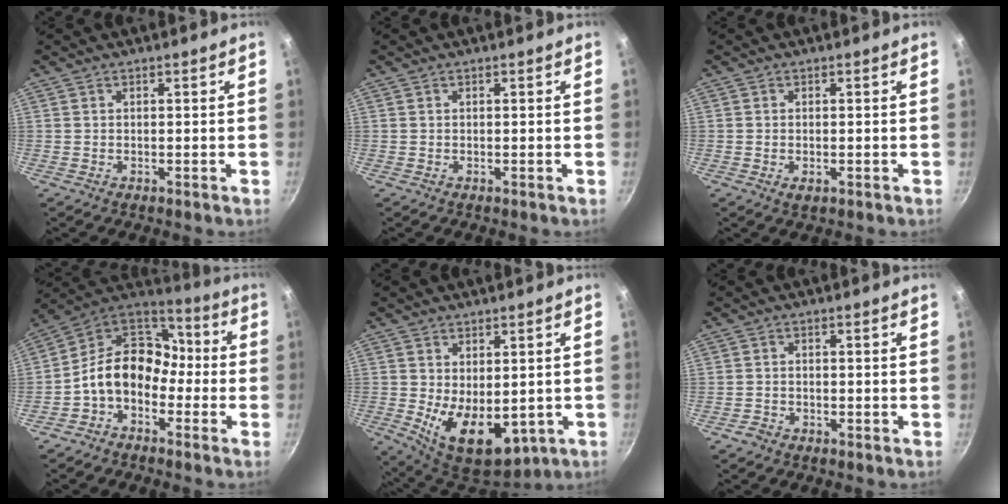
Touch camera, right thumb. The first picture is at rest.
{"total": 0.0}
{"total": 1.7, "force": [-0.5, 0.9, 1.3], "torque": [-0.022, -0.003, -0.006]}
{"total": 13.9, "force": [-3.7, 10.4, 8.5], "torque": [-0.112, 0.065, -0.097]}
{"total": 12.8, "force": [-1.7, 7.7, 10.1], "torque": [-0.135, -0.024, 0.001]}
{"total": 1.6, "force": [-1.2, 1.0, 0.4], "torque": [-0.011, 0.016, -0.022]}